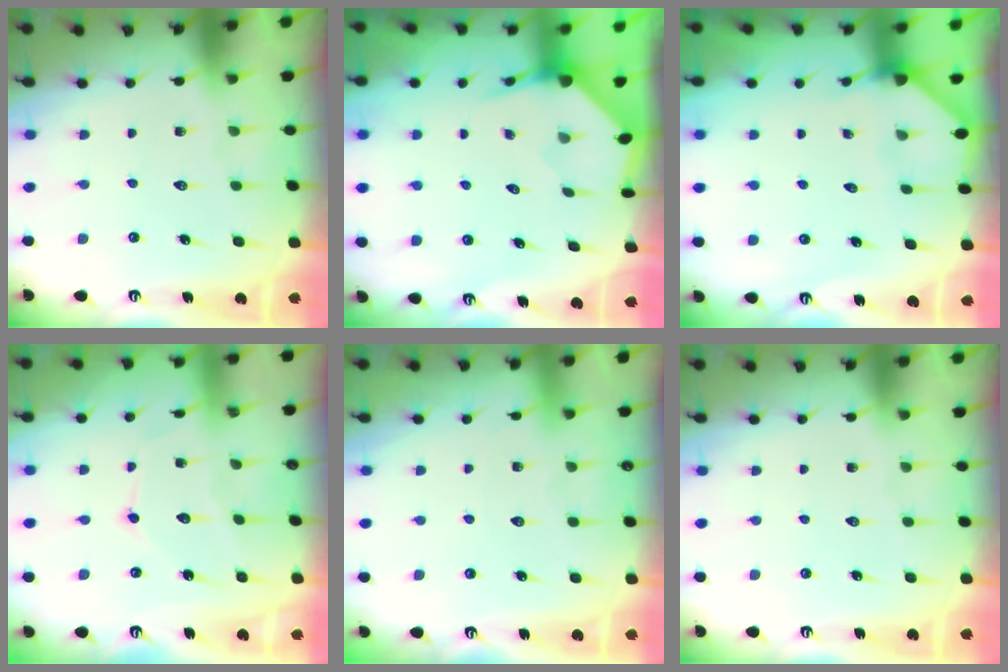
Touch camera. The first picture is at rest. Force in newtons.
{"total": 3.2, "press": 3.2, "slide": 0.3}
{"total": 2.7, "press": 2.7, "slide": 0.2}
{"total": 8.3, "press": 8.3, "slide": 0.2}
{"total": 1.4, "press": 1.3, "slide": 0.3}
{"total": 0.0}